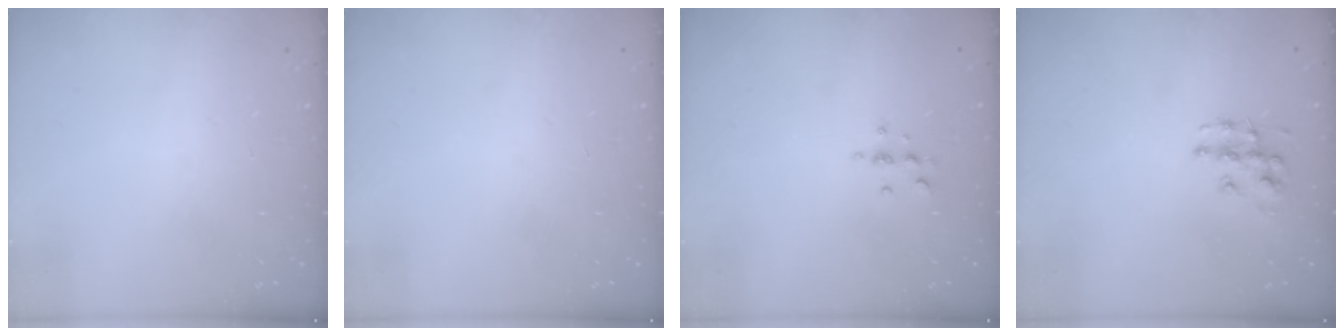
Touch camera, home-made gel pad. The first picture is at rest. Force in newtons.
{"total": 0.0}
{"total": 2.7, "press": 2.7, "slide": 0.3}
{"total": 8.8, "press": 8.8, "slide": 0.7}